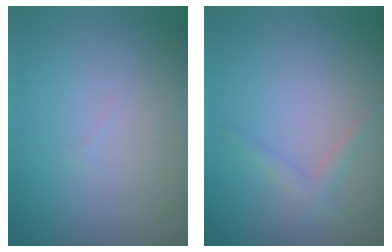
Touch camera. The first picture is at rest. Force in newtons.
{"total": 1.3, "press": 1.3, "slide": 0.1}